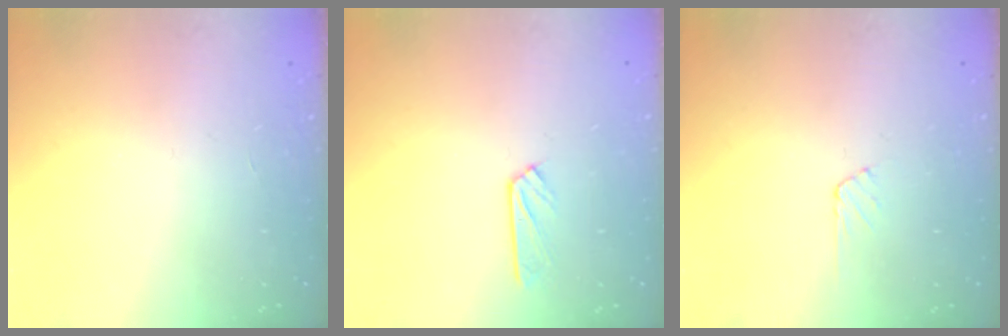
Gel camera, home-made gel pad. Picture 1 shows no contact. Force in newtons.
{"total": 3.0, "press": 3.0, "slide": 0.4}
{"total": 5.4, "press": 5.4, "slide": 0.6}